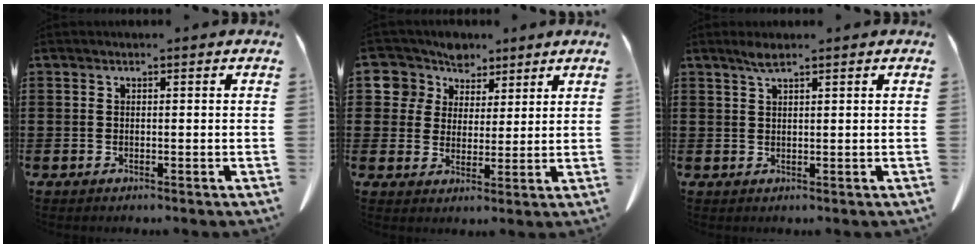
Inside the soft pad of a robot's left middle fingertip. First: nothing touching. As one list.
[{"total": 6.3, "force": [4.3, 4.6, 0.3], "torque": [-0.046, -0.013, 0.078]}, {"total": 1.9, "force": [1.4, 0.2, 1.3], "torque": [-0.028, 0.001, 0.026]}]